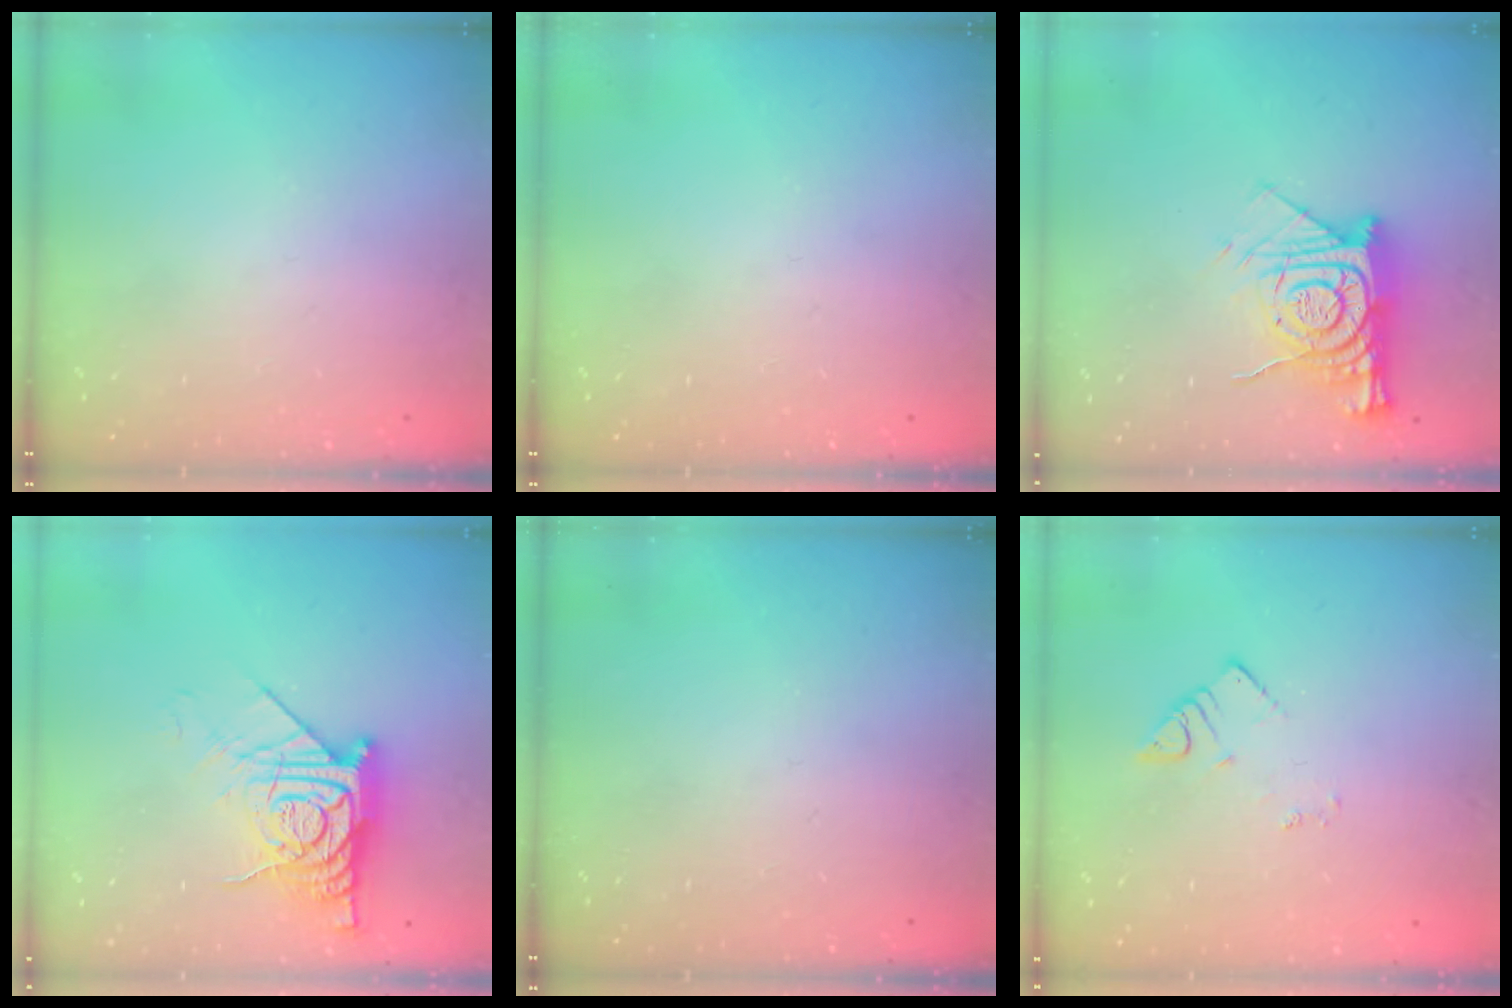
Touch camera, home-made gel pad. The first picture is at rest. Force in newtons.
{"total": 0.0}
{"total": 13.6, "press": 13.5, "slide": 1.3}
{"total": 14.3, "press": 14.2, "slide": 1.6}
{"total": 0.0}
{"total": 2.7, "press": 2.7, "slide": 0.4}